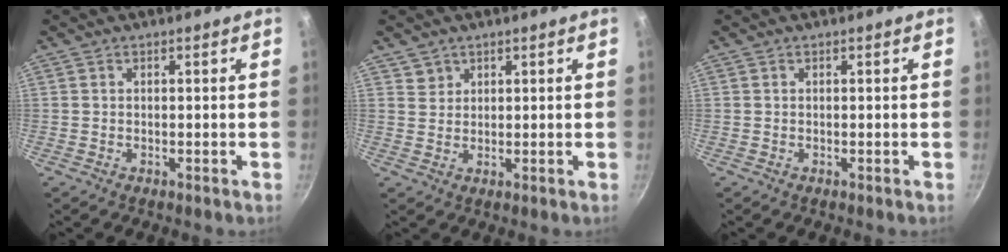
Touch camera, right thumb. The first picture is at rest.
{"total": 2.3, "force": [1.4, 1.8, 0.0], "torque": [0.019, 0.006, 0.025]}
{"total": 0.0}